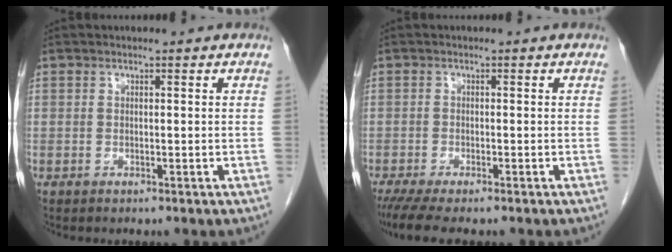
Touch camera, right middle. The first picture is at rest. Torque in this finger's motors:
{"motor_torque": [0.84, -0.58, 0.13, 0.06]}